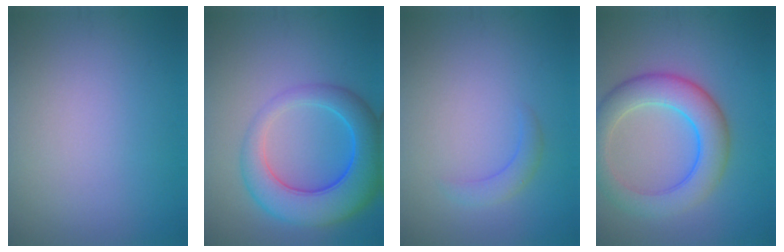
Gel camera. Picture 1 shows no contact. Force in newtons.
{"total": 8.1, "press": 8.1, "slide": 0.4}
{"total": 1.6, "press": 1.6, "slide": 0.1}
{"total": 6.5, "press": 6.4, "slide": 0.4}